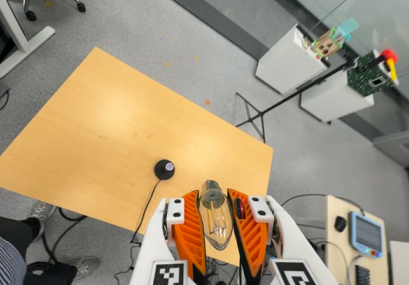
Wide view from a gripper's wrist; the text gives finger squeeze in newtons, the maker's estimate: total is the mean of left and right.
{"total": 22.7, "left": 24.3, "right": 21.1}